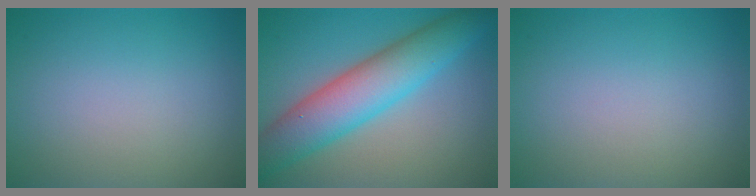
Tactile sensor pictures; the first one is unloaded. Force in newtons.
{"total": 7.1, "press": 7.1, "slide": 0.4}
{"total": 0.0}